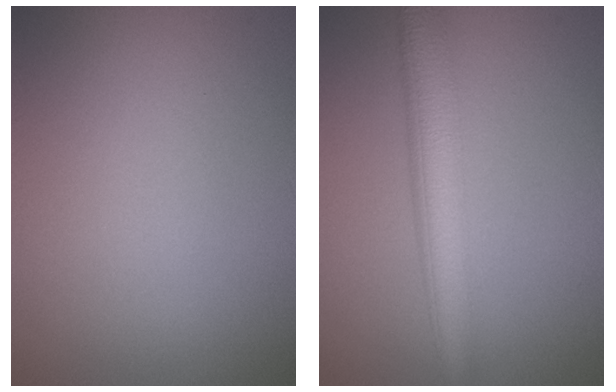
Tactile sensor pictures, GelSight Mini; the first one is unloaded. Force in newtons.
{"total": 5.5, "press": 5.5, "slide": 0.1}